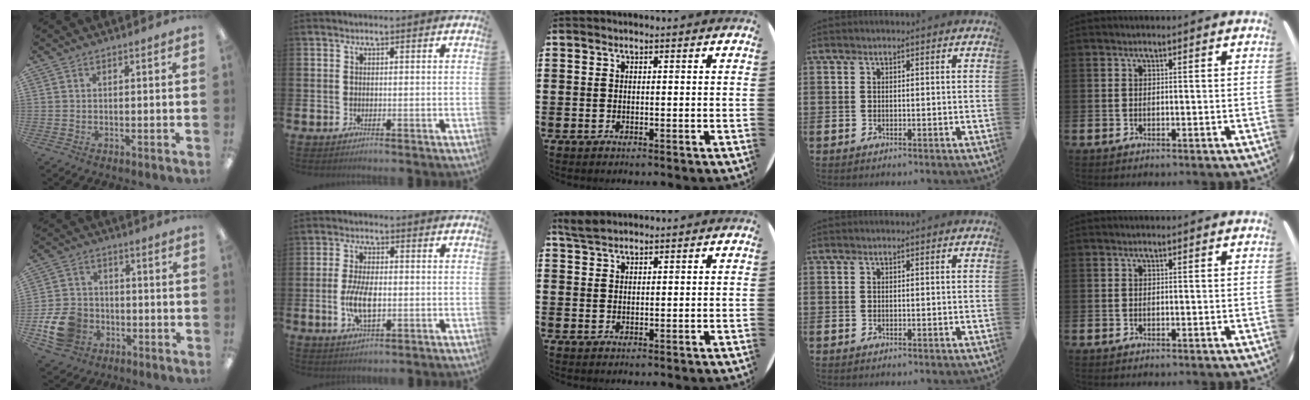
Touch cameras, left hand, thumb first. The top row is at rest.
{"thumb": {"total": 11.7, "force": [-4.6, 9.2, 5.7], "torque": [-0.138, 0.036, -0.080]}, "index": {"total": 6.3, "force": [-0.7, 2.8, 5.5], "torque": [-0.114, -0.003, -0.017]}, "middle": {"total": 2.2, "force": [2.0, 0.5, 0.6], "torque": [-0.017, 0.004, 0.039]}}